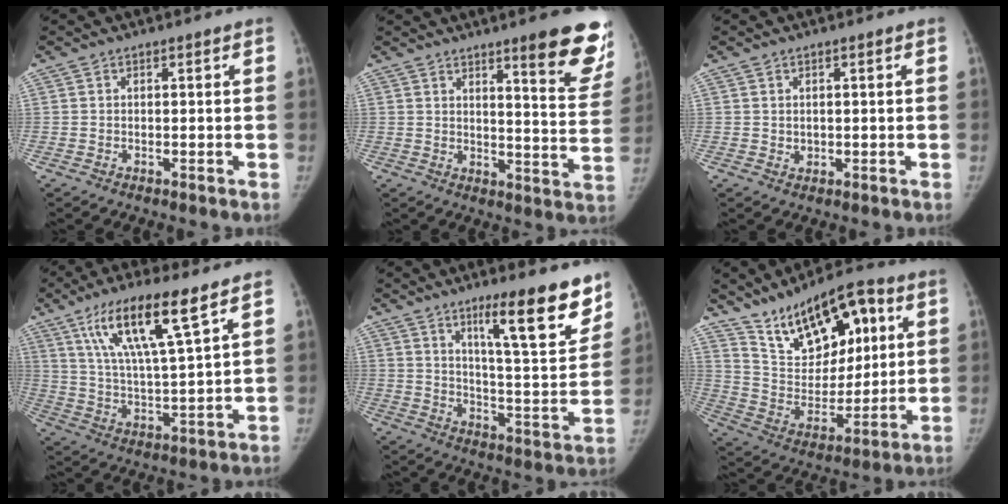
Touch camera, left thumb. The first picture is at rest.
{"total": 14.8, "force": [9.4, 2.7, 11.1], "torque": [-0.101, -0.062, 0.120]}
{"total": 1.1, "force": [0.2, 1.0, 0.5], "torque": [-0.005, -0.002, 0.007]}
{"total": 15.0, "force": [8.5, 2.3, 12.1], "torque": [-0.222, -0.033, 0.163]}
{"total": 16.7, "force": [10.9, 2.9, 12.3], "torque": [-0.143, -0.076, 0.169]}
{"total": 19.3, "force": [9.8, 9.9, 13.4], "torque": [-0.165, -0.034, 0.178]}